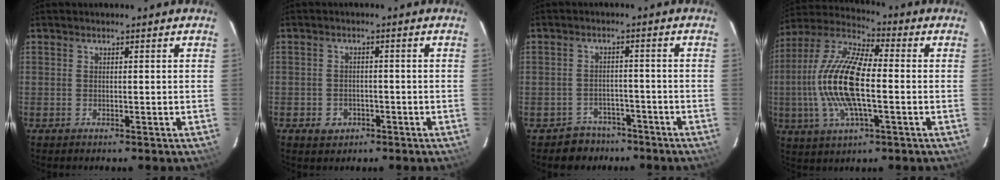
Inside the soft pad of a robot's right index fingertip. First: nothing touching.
{"total": 3.6, "force": [-1.7, 3.0, 0.9], "torque": [-0.027, 0.005, -0.022]}
{"total": 5.4, "force": [-3.8, 3.8, -0.6], "torque": [0.004, 0.031, -0.055]}
{"total": 17.3, "force": [-1.7, 6.1, 16.1], "torque": [-0.326, 0.005, -0.043]}